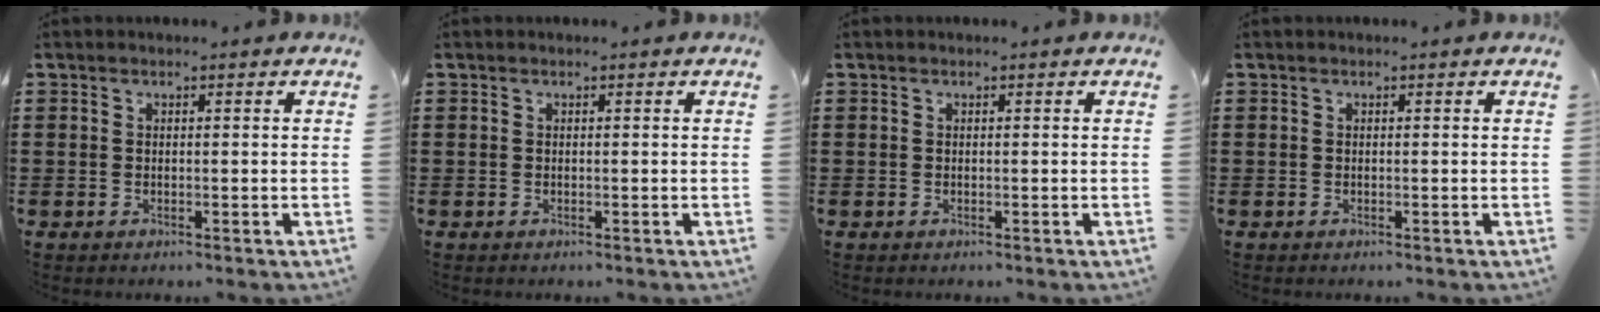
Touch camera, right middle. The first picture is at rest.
{"total": 0.0}
{"total": 0.0}
{"total": 0.0}